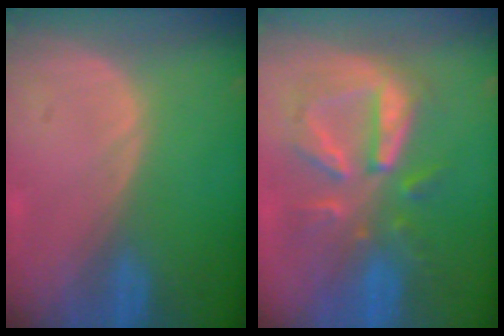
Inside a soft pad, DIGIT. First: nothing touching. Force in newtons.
{"total": 9.5, "press": 8.8, "slide": 3.6}